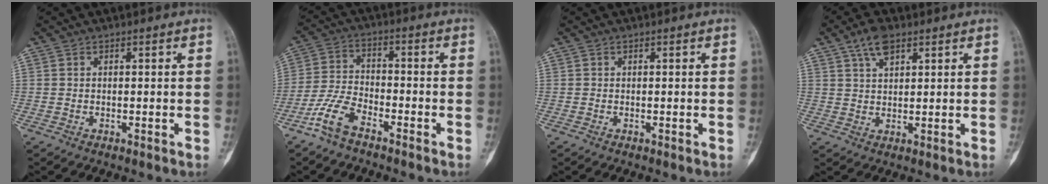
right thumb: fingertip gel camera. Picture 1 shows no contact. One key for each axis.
{"total": 7.1, "fx": -4.9, "fy": 2.8, "fz": 4.3, "tx": -0.099, "ty": 0.024, "tz": -0.104}
{"total": 0.0}
{"total": 5.3, "fx": 3.1, "fy": 2.6, "fz": 3.4, "tx": -0.054, "ty": -0.005, "tz": 0.058}